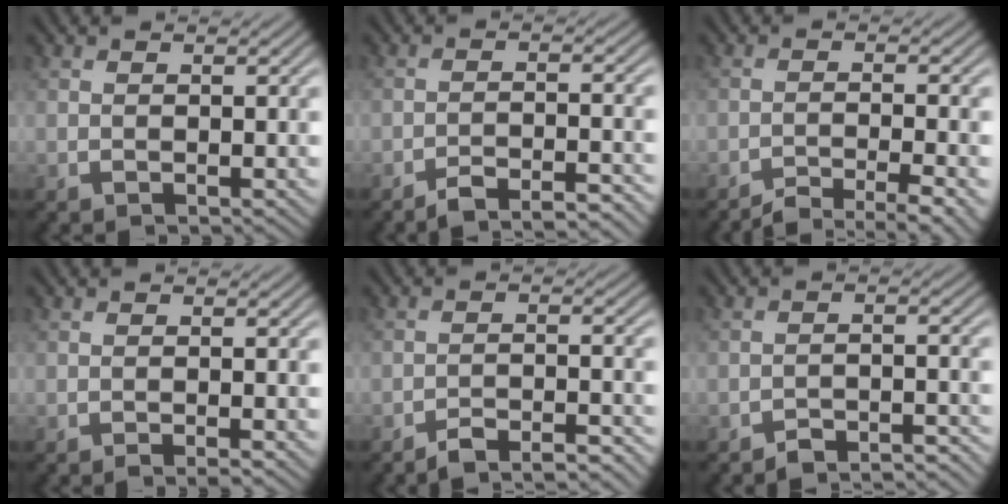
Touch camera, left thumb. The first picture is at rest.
{"total": 4.9, "force": [-4.2, 0.6, 2.4], "torque": [-0.040, 0.007, -0.070]}
{"total": 5.3, "force": [-4.1, 0.8, 3.3], "torque": [-0.052, 0.005, -0.071]}
{"total": 1.2, "force": [-0.8, 0.0, 0.9], "torque": [-0.012, 0.001, -0.014]}
{"total": 5.3, "force": [-4.7, 0.7, 2.4], "torque": [-0.040, 0.006, -0.077]}
{"total": 4.1, "force": [-3.8, 0.6, 1.4], "torque": [-0.021, 0.003, -0.059]}